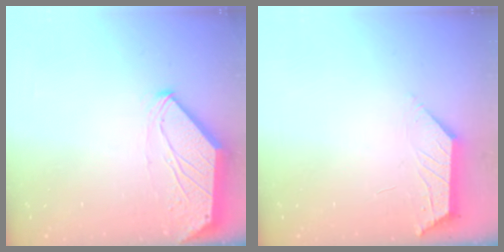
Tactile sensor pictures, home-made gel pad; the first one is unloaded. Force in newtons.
{"total": 1.8, "press": 1.7, "slide": 0.3}